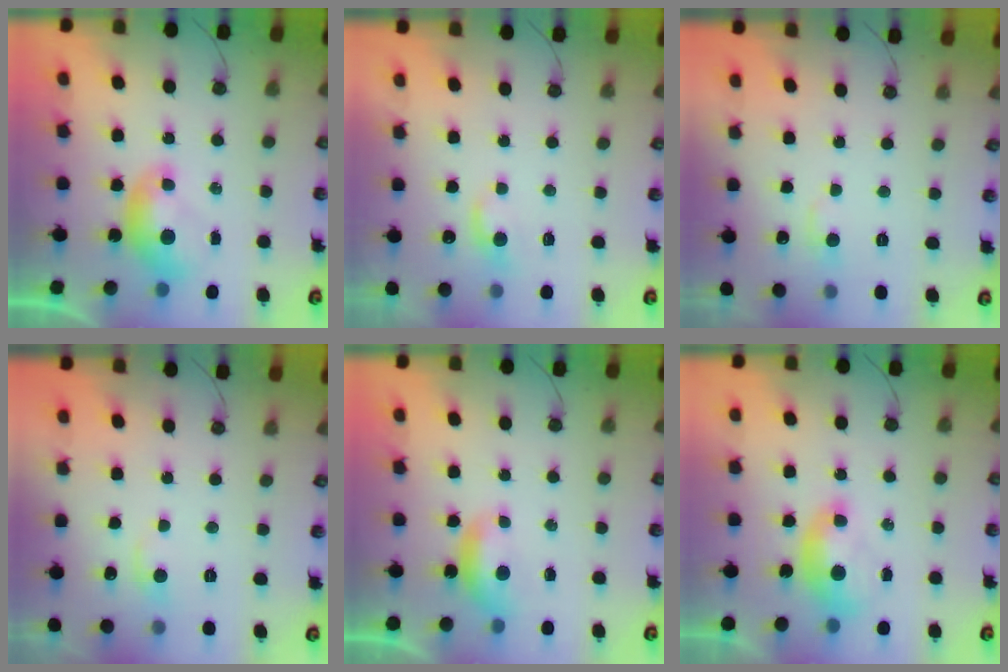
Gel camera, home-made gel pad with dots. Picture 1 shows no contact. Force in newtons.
{"total": 0.9, "press": 0.5, "slide": 0.7}
{"total": 1.2, "press": 0.9, "slide": 0.8}
{"total": 1.8, "press": 1.5, "slide": 0.9}
{"total": 0.6, "press": 0.1, "slide": 0.5}
{"total": 1.5, "press": 1.3, "slide": 0.7}